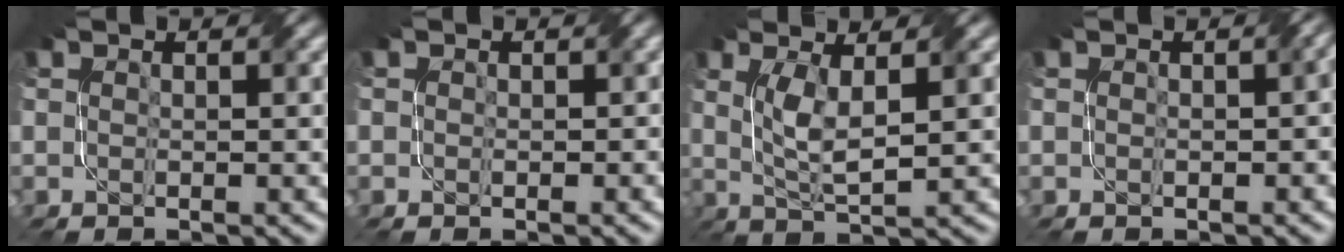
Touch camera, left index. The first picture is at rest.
{"total": 0.6, "force": [0.2, 0.6, 0.2], "torque": [-0.001, -0.004, -0.002]}
{"total": 3.6, "force": [0.9, 0.9, 3.4], "torque": [-0.073, -0.004, 0.024]}
{"total": 1.6, "force": [0.1, 0.5, 1.5], "torque": [-0.018, 0.000, 0.005]}